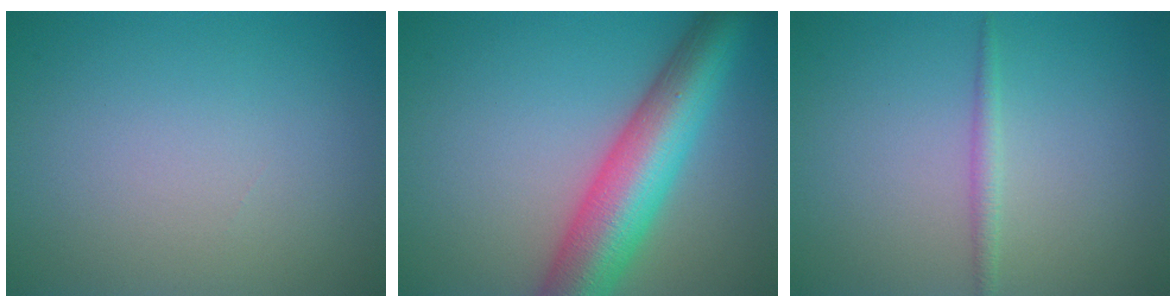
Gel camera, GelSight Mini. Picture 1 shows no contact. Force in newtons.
{"total": 9.0, "press": 9.0, "slide": 0.3}
{"total": 1.2, "press": 1.2, "slide": 0.1}